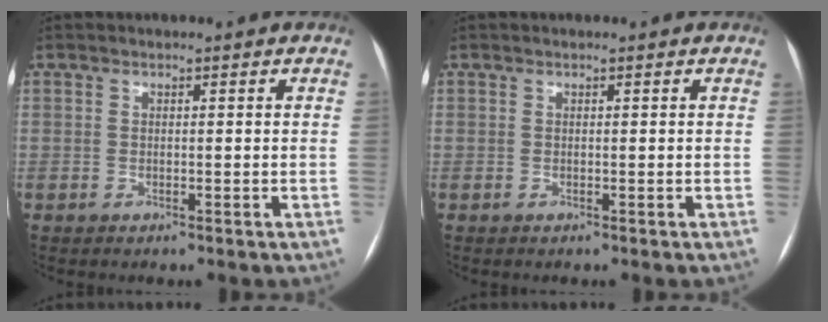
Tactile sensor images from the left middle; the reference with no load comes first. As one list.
[{"total": 0.0}]